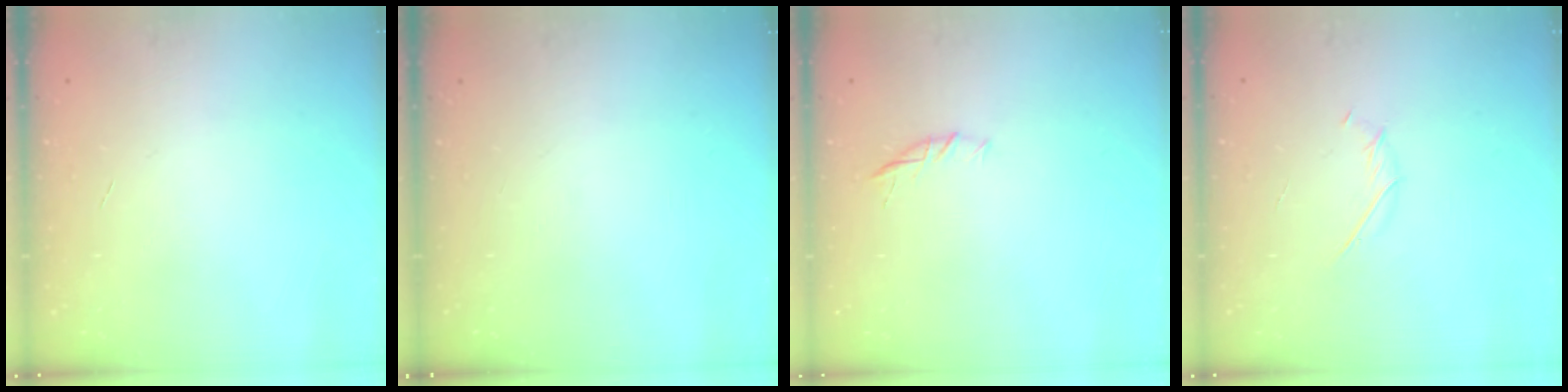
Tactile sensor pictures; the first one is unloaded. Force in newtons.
{"total": 0.0}
{"total": 7.0, "press": 6.9, "slide": 1.5}
{"total": 2.0, "press": 2.0, "slide": 0.6}